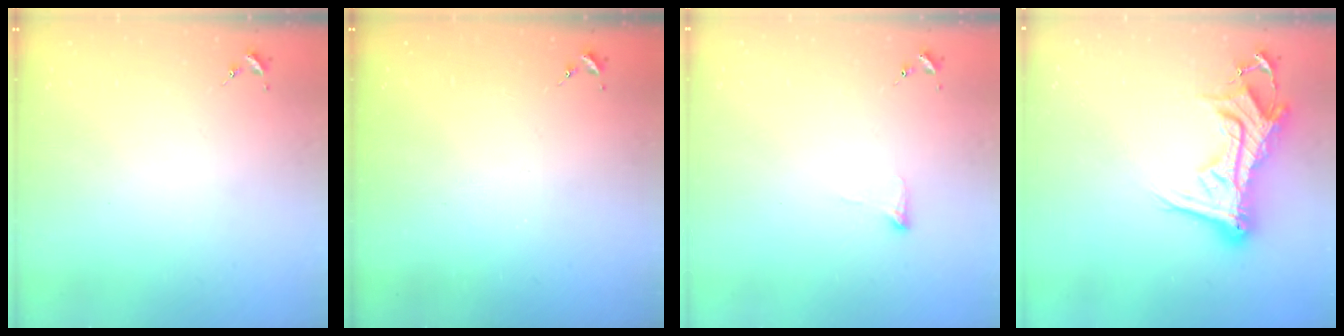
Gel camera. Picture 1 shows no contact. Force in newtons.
{"total": 0.0}
{"total": 4.9, "press": 4.7, "slide": 1.1}
{"total": 17.5, "press": 17.4, "slide": 1.8}